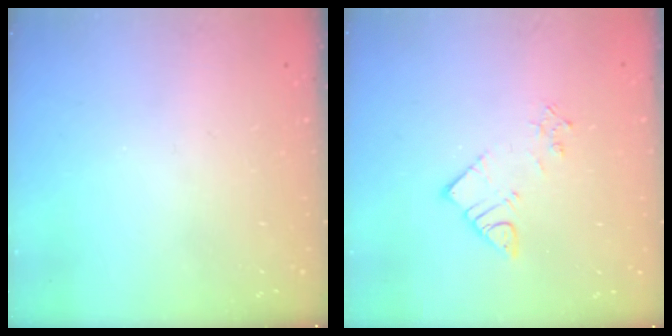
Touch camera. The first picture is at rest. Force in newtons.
{"total": 5.7, "press": 5.7, "slide": 0.2}